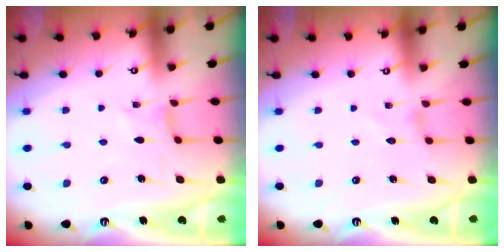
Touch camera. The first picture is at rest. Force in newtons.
{"total": 0.0}